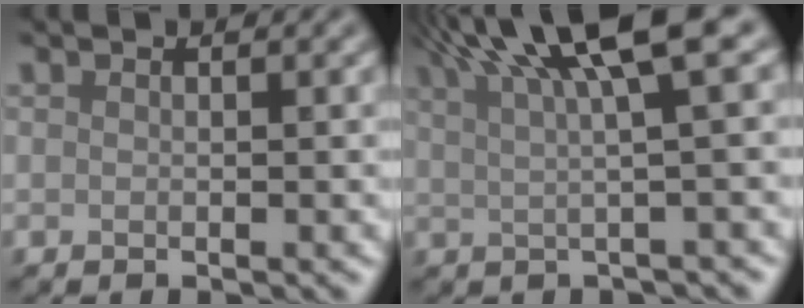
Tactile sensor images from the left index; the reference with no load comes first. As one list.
[{"total": 8.6, "force": [4.2, 1.8, 7.2], "torque": [-0.092, 0.026, 0.068]}]